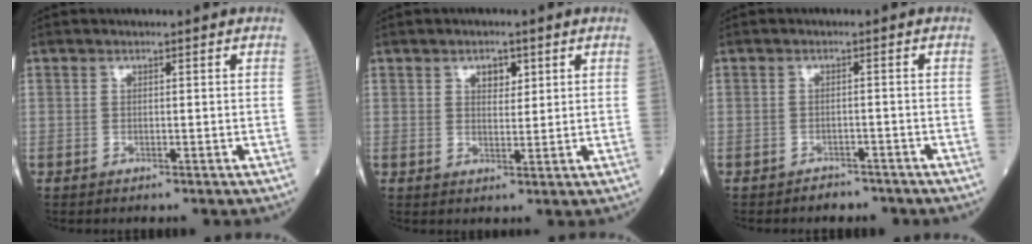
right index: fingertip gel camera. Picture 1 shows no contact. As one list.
[{"total": 2.9, "force": [1.5, 1.6, 2.0], "torque": [-0.028, 0.001, 0.024]}, {"total": 2.9, "force": [-2.6, 1.3, -0.1], "torque": [-0.002, 0.004, -0.036]}]